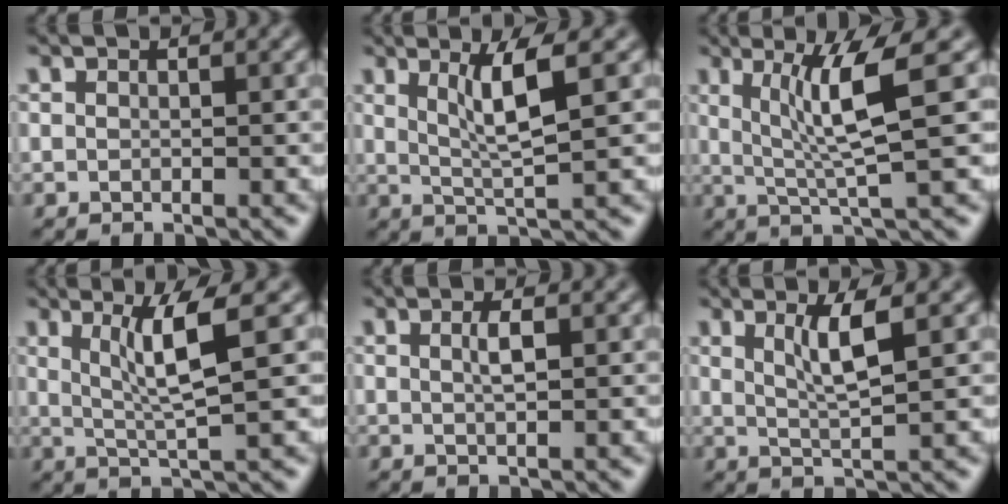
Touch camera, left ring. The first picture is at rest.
{"total": 4.0, "force": [1.4, 0.5, 3.7], "torque": [-0.069, -0.006, 0.030]}
{"total": 5.4, "force": [1.5, 0.6, 5.2], "torque": [-0.100, -0.004, 0.035]}
{"total": 4.6, "force": [1.5, 0.5, 4.3], "torque": [-0.082, -0.005, 0.033]}
{"total": 1.5, "force": [0.4, 0.3, 1.4], "torque": [-0.026, 0.004, 0.005]}
{"total": 3.4, "force": [1.3, 0.6, 3.1], "torque": [-0.055, -0.003, 0.026]}